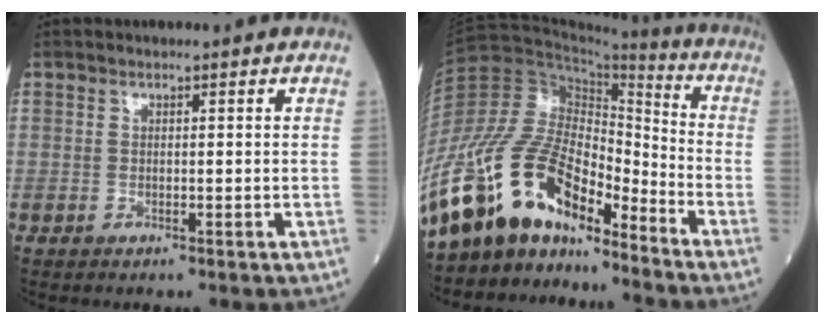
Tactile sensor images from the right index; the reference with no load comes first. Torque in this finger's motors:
{"motor_torque": [1.62, -0.52, 0.76, 0.21]}